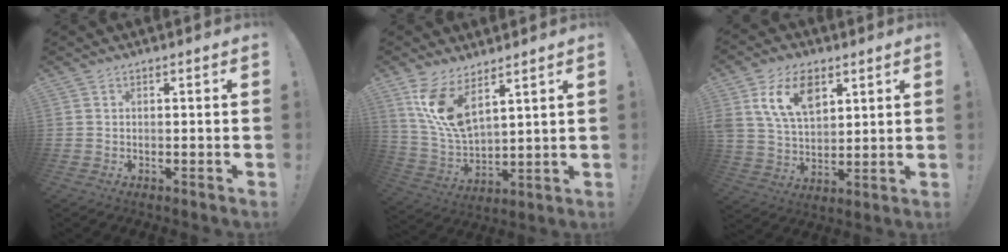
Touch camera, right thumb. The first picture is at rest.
{"total": 12.6, "force": [8.1, 4.8, 8.4], "torque": [-0.176, -0.051, 0.151]}
{"total": 14.3, "force": [7.0, 9.0, 8.6], "torque": [-0.156, -0.020, 0.131]}